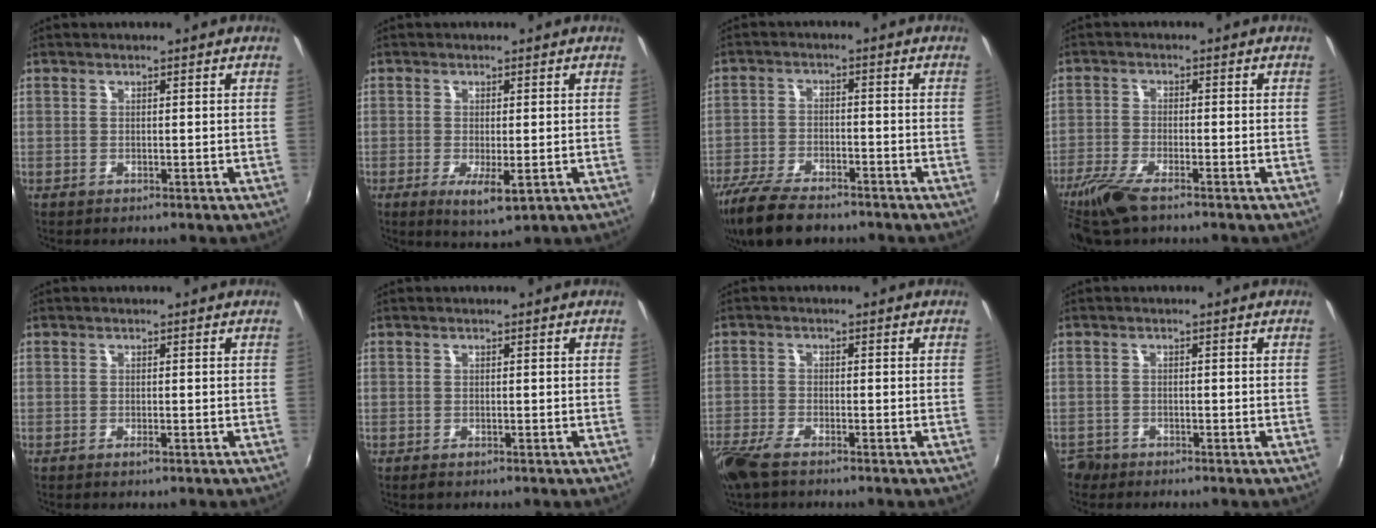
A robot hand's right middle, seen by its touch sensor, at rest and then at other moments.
{"total": 4.8, "force": [-1.5, 1.5, 4.3], "torque": [-0.081, -0.020, -0.021]}
{"total": 13.1, "force": [-10.6, 4.3, 6.5], "torque": [-0.156, -0.030, -0.191]}
{"total": 8.2, "force": [-6.0, 2.1, 5.3], "torque": [-0.135, -0.024, -0.120]}
{"total": 0.7, "force": [-0.5, 0.2, 0.5], "torque": [-0.010, -0.002, -0.010]}
{"total": 0.8, "force": [-0.5, 0.5, 0.3], "torque": [-0.007, -0.004, -0.011]}
{"total": 6.5, "force": [-4.9, 1.9, 3.8], "torque": [-0.105, -0.021, -0.099]}
{"total": 2.5, "force": [-2.0, 1.6, 0.2], "torque": [-0.012, 0.000, -0.039]}